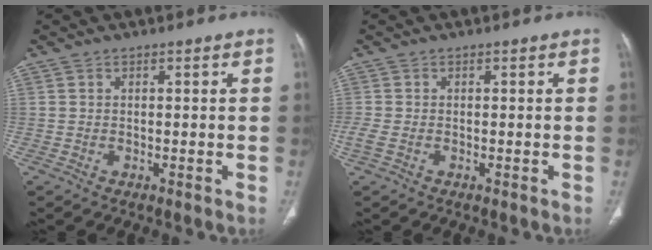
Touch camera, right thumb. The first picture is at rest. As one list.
[{"total": 2.0, "force": [-0.7, 1.1, 1.5], "torque": [-0.052, -0.002, -0.013]}]